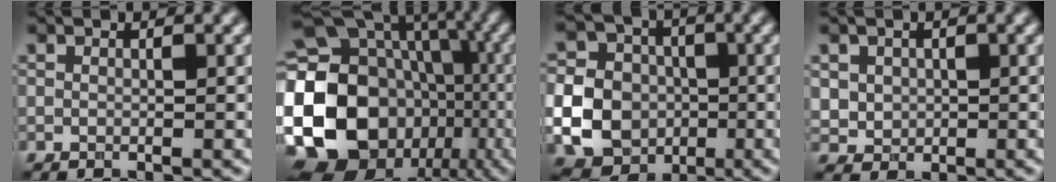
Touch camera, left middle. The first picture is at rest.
{"total": 21.9, "force": [-4.3, 18.3, 11.2], "torque": [-0.194, -0.015, -0.090]}
{"total": 11.8, "force": [-2.3, 10.7, 4.4], "torque": [-0.109, -0.012, -0.055]}
{"total": 2.3, "force": [0.6, 2.1, 0.7], "torque": [-0.022, -0.002, 0.028]}